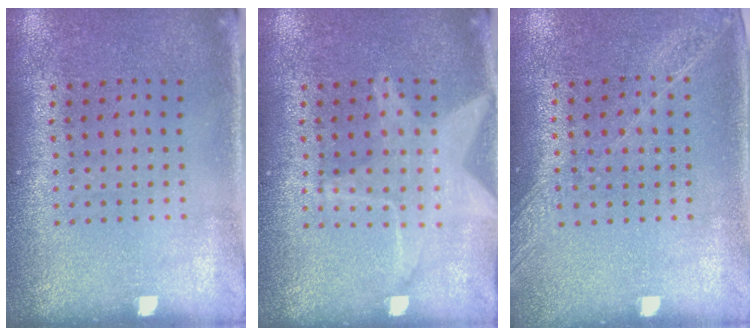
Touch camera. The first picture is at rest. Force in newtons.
{"total": 1.6, "press": 1.6, "slide": 0.2}
{"total": 1.3, "press": 1.2, "slide": 0.3}